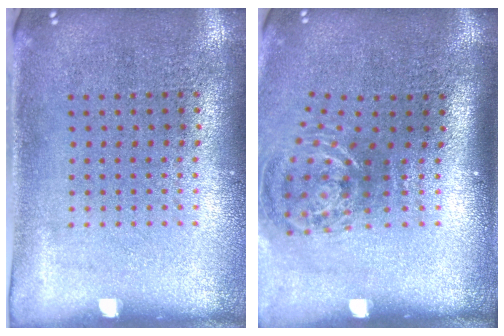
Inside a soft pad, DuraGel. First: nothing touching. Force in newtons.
{"total": 1.6, "press": 1.2, "slide": 1.1}